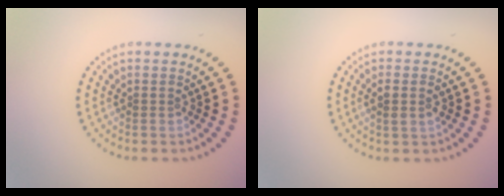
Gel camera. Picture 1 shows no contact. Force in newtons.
{"total": 1.6, "press": 1.4, "slide": 0.7}